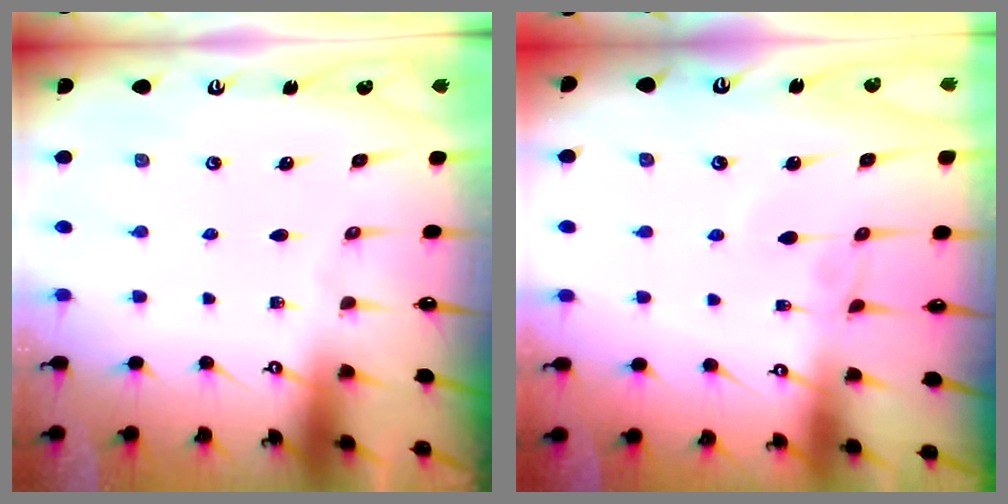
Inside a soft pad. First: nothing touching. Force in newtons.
{"total": 2.2, "press": 2.2, "slide": 0.1}